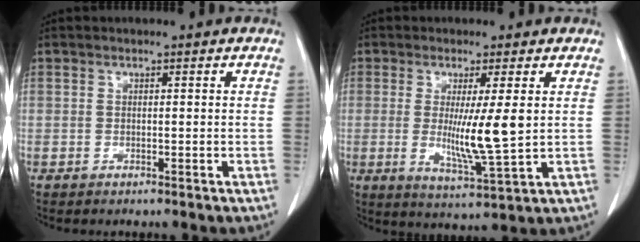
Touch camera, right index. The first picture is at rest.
{"total": 8.5, "force": [0.6, -0.1, 8.4], "torque": [-0.157, -0.031, 0.011]}